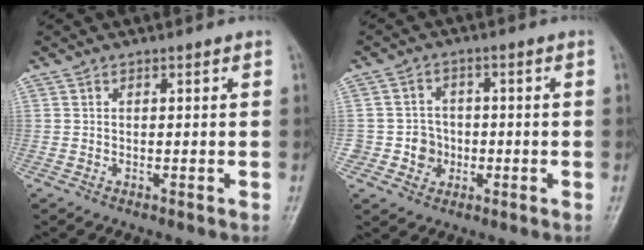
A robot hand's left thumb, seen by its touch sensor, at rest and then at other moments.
{"total": 5.0, "force": [-1.3, 4.8, 0.7], "torque": [0.026, 0.016, -0.024]}